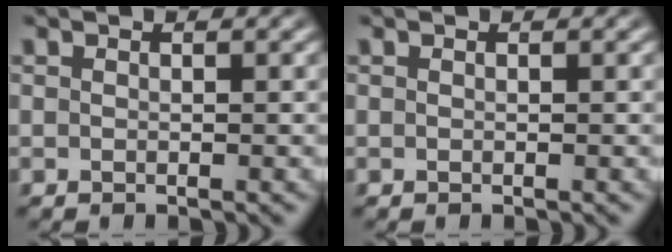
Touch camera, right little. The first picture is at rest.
{"total": 0.0}